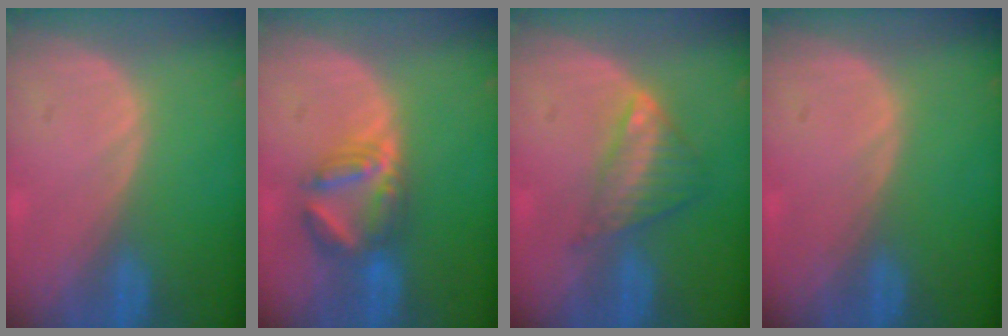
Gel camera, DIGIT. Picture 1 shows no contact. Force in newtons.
{"total": 5.9, "press": 5.9, "slide": 0.3}
{"total": 6.0, "press": 5.2, "slide": 3.0}
{"total": 0.0}